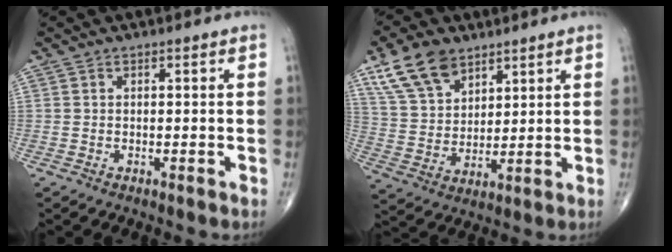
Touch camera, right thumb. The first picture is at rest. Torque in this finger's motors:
{"motor_torque": [-0.36, 0.79, 0.88, 0.73, 0.09]}